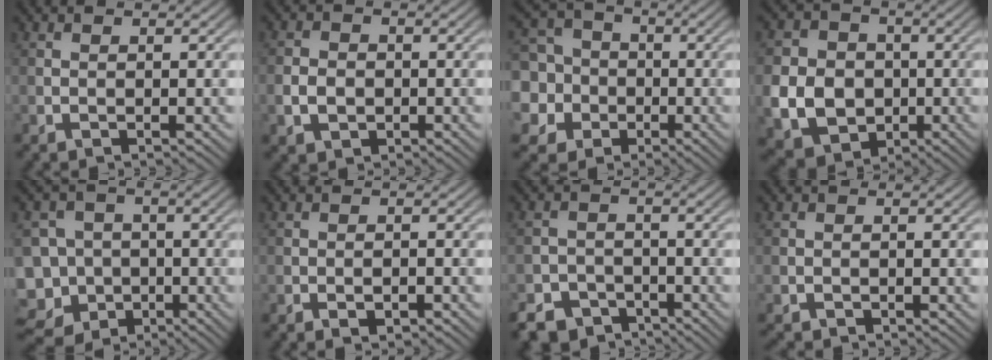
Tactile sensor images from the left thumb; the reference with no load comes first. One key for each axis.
{"total": 3.1, "fx": -0.8, "fy": 2.4, "fz": 1.7, "tx": -0.037, "ty": -0.002, "tz": -0.018}
{"total": 10.7, "fx": -1.1, "fy": 9.9, "fz": 3.8, "tx": -0.150, "ty": -0.011, "tz": -0.043}
{"total": 11.5, "fx": -2.1, "fy": 10.0, "fz": 5.1, "tx": -0.148, "ty": -0.033, "tz": -0.060}
{"total": 12.7, "fx": -5.7, "fy": 10.8, "fz": 3.7, "tx": -0.125, "ty": -0.029, "tz": -0.113}
{"total": 1.8, "fx": -1.0, "fy": 0.6, "fz": 1.3, "tx": -0.019, "ty": 0.002, "tz": -0.016}
{"total": 5.7, "fx": -4.4, "fy": 3.4, "fz": 1.3, "tx": -0.019, "ty": -0.005, "tz": -0.080}
{"total": 0.7, "fx": -0.7, "fy": 0.1, "fz": 0.0, "tx": 0.001, "ty": -0.001, "tz": -0.013}